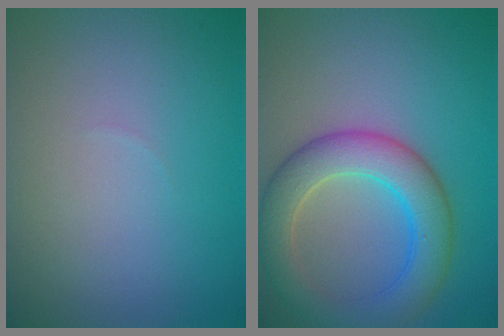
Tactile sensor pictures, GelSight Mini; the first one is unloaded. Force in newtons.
{"total": 6.4, "press": 6.4, "slide": 0.2}